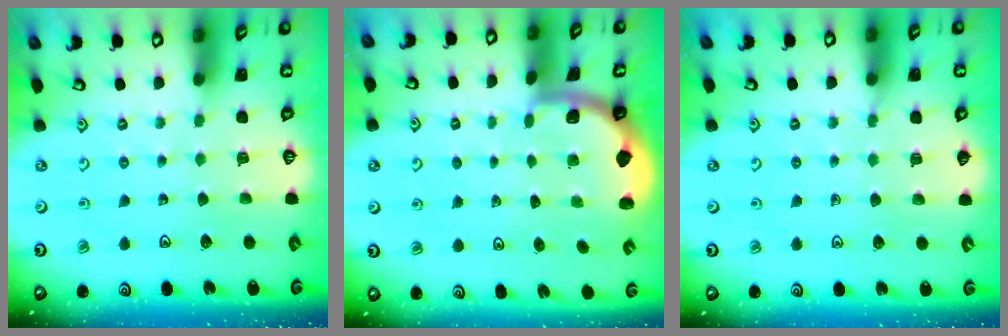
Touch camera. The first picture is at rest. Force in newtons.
{"total": 1.4, "press": 1.4, "slide": 0.1}
{"total": 2.9, "press": 2.8, "slide": 0.5}